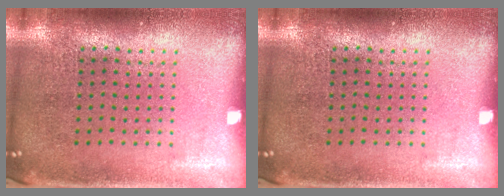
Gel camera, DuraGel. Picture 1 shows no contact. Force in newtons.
{"total": 0.0}